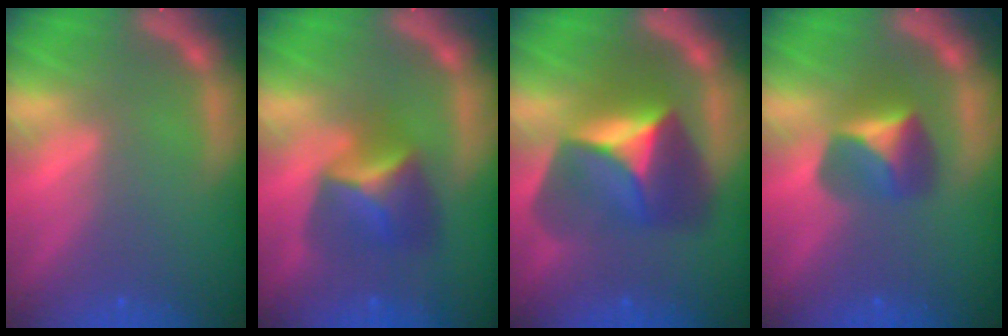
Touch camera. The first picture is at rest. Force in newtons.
{"total": 4.9}
{"total": 8.5}
{"total": 3.9}